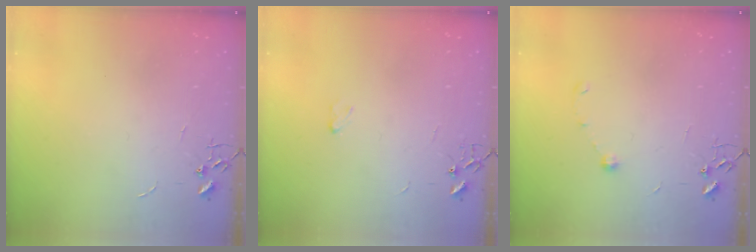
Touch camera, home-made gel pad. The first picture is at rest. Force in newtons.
{"total": 3.4, "press": 3.4, "slide": 0.4}
{"total": 5.4, "press": 5.3, "slide": 0.9}